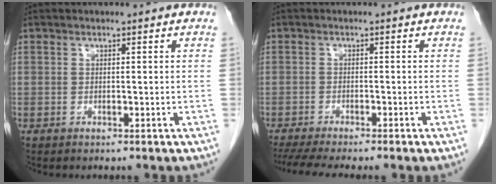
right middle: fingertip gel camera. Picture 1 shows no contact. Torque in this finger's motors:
{"motor_torque": [1.15, -0.99, 0.11, 0.08]}